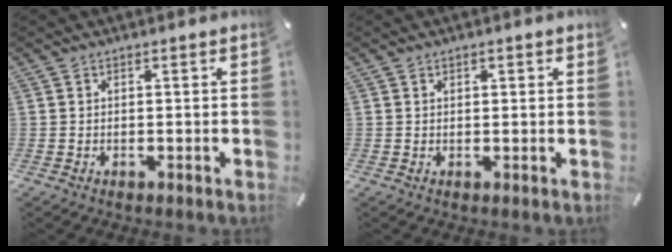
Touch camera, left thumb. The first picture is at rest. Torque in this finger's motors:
{"motor_torque": [0.20, -0.35, -0.10, 0.08, -0.02]}